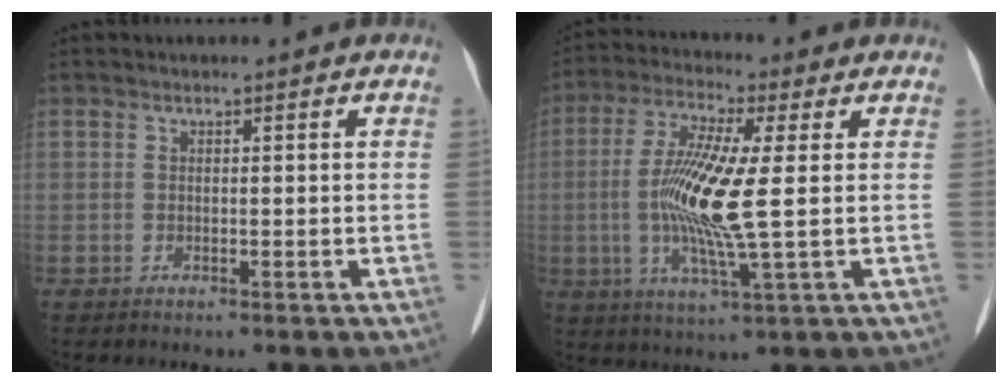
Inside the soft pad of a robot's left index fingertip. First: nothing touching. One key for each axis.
{"total": 11.6, "fx": 0.0, "fy": 0.9, "fz": 11.6, "tx": -0.244, "ty": -0.006, "tz": -0.003}